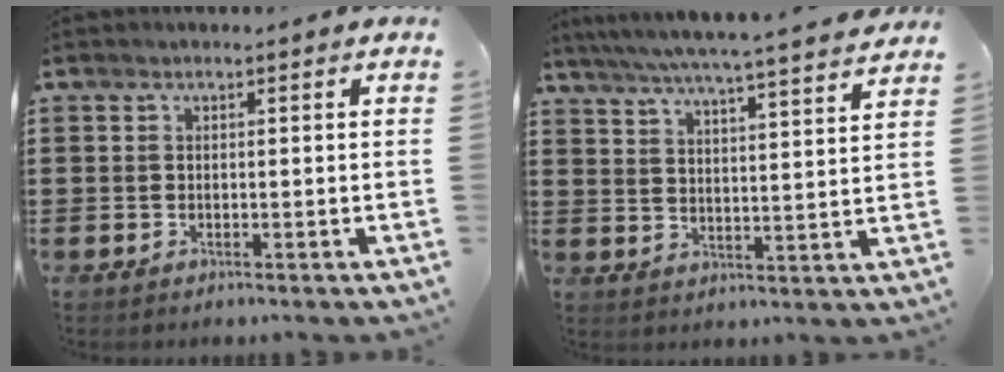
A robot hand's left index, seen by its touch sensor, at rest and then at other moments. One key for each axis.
{"total": 5.5, "fx": 5.0, "fy": -0.8, "fz": 2.1, "tx": -0.062, "ty": -0.039, "tz": 0.082}